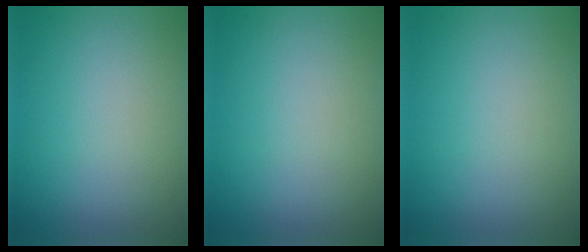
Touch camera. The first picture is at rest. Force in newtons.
{"total": 0.0}
{"total": 0.0}